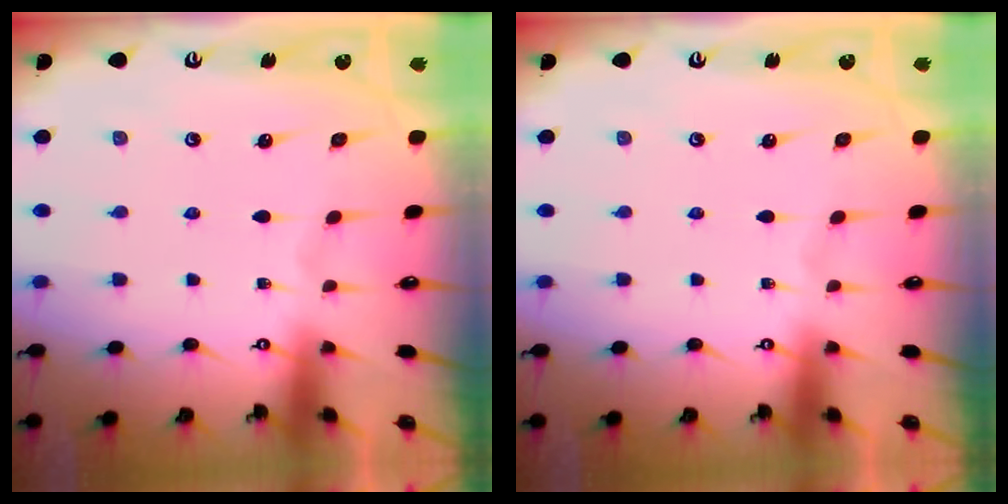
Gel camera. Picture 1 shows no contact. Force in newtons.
{"total": 0.0}